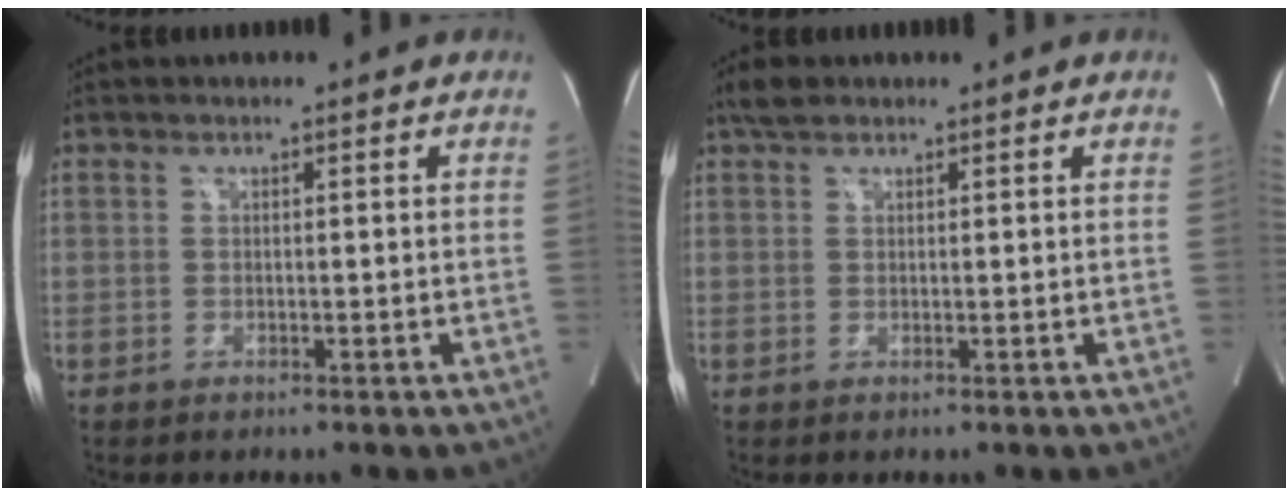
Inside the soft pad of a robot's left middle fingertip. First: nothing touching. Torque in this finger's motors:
{"motor_torque": [0.27, -0.12, -0.05, 0.00]}